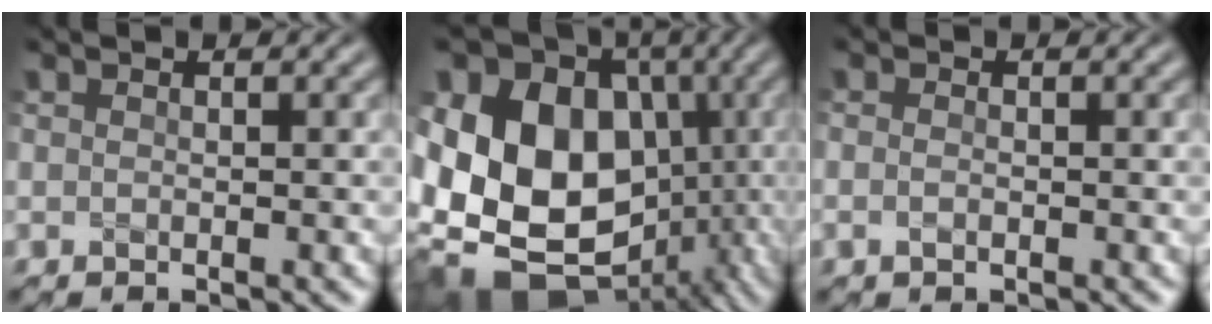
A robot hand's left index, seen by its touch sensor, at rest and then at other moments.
{"total": 20.9, "force": [-2.5, 17.6, 11.0], "torque": [-0.210, 0.007, -0.058]}
{"total": 0.9, "force": [-0.3, 0.6, 0.6], "torque": [-0.013, 0.000, -0.008]}